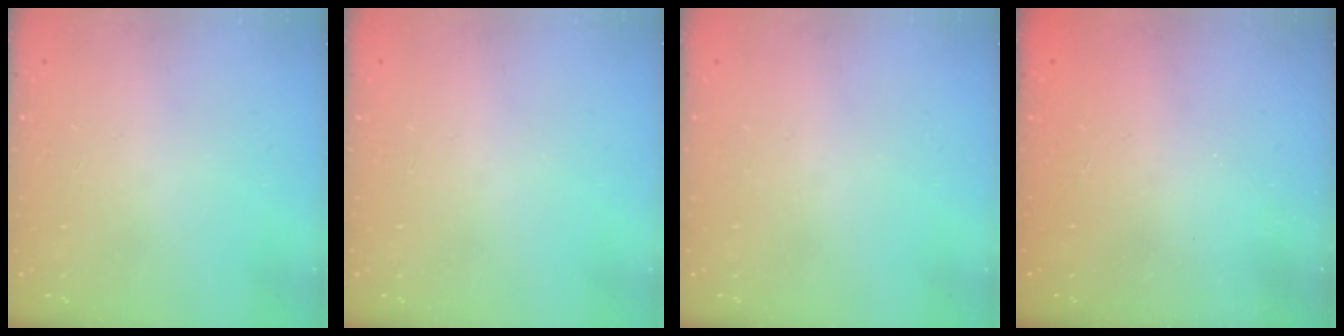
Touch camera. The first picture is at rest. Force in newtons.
{"total": 0.0}
{"total": 0.0}
{"total": 2.5, "press": 2.4, "slide": 0.8}